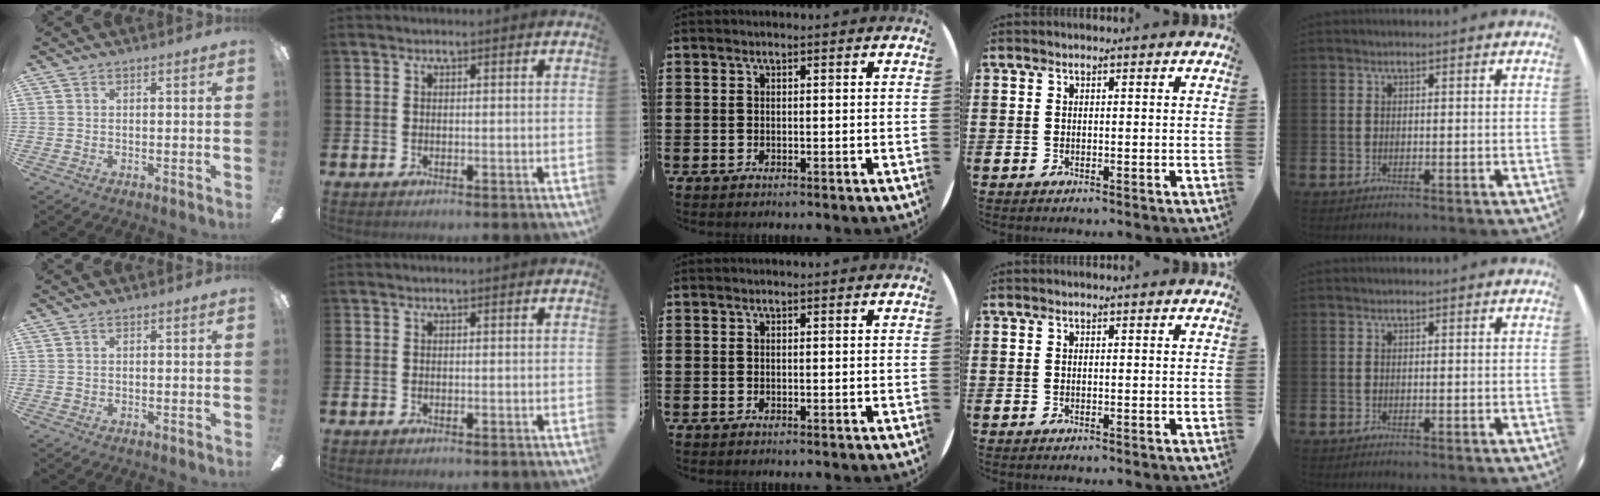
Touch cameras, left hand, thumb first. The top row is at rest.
{}